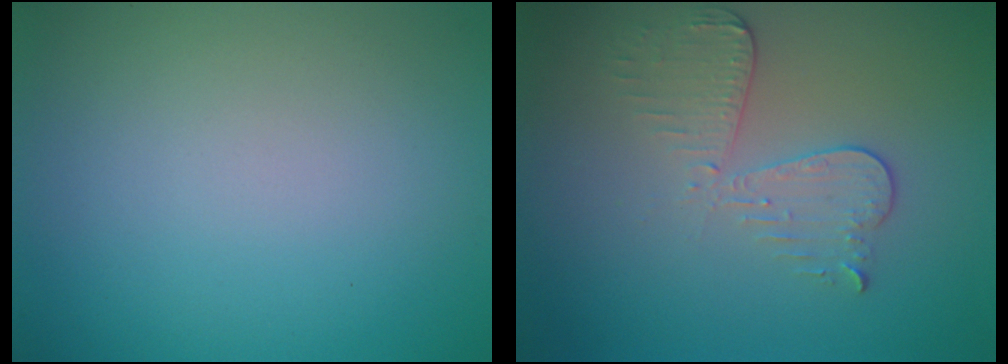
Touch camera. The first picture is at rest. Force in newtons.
{"total": 3.1, "press": 2.7, "slide": 1.4}